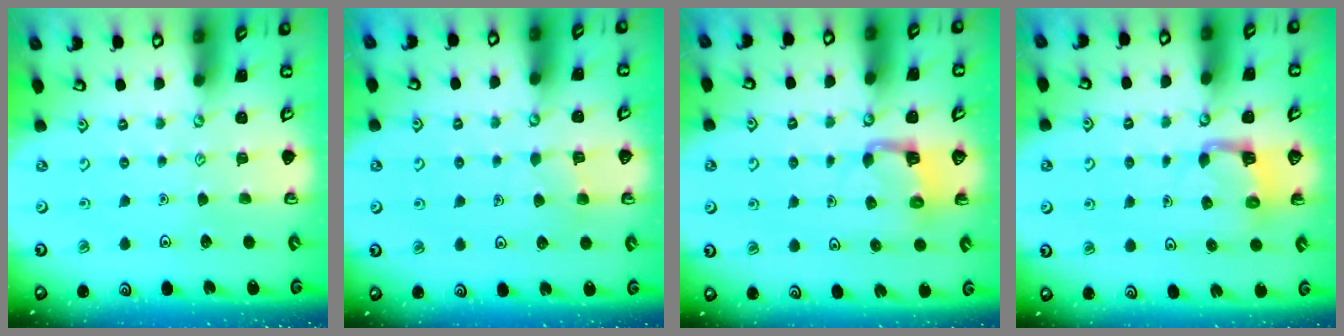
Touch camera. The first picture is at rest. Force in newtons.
{"total": 4.9, "press": 4.8, "slide": 0.4}
{"total": 3.6, "press": 3.6, "slide": 0.3}
{"total": 3.6, "press": 3.6, "slide": 0.3}